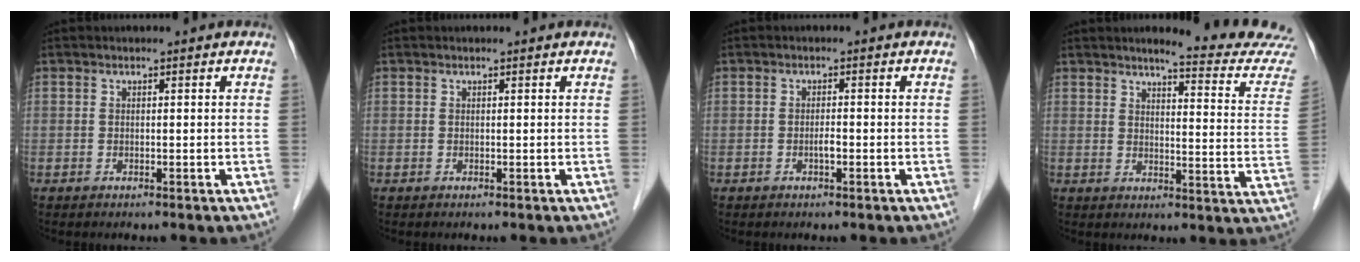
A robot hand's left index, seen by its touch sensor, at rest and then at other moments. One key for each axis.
{"total": 0.0}
{"total": 1.4, "fx": -1.2, "fy": 0.1, "fz": 0.8, "tx": -0.017, "ty": -0.005, "tz": -0.020}
{"total": 14.1, "fx": 13.4, "fy": -0.9, "fz": 4.2, "tx": -0.048, "ty": -0.101, "tz": 0.139}